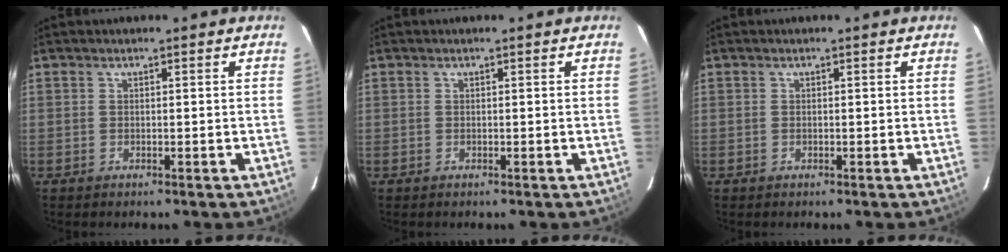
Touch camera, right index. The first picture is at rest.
{"total": 0.0}
{"total": 0.0}